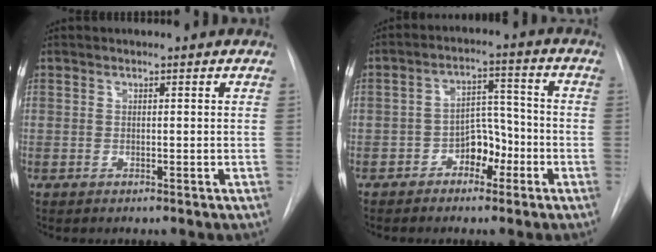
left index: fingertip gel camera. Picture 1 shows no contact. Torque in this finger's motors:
{"motor_torque": [0.07, 0.03, 0.08, 0.02]}